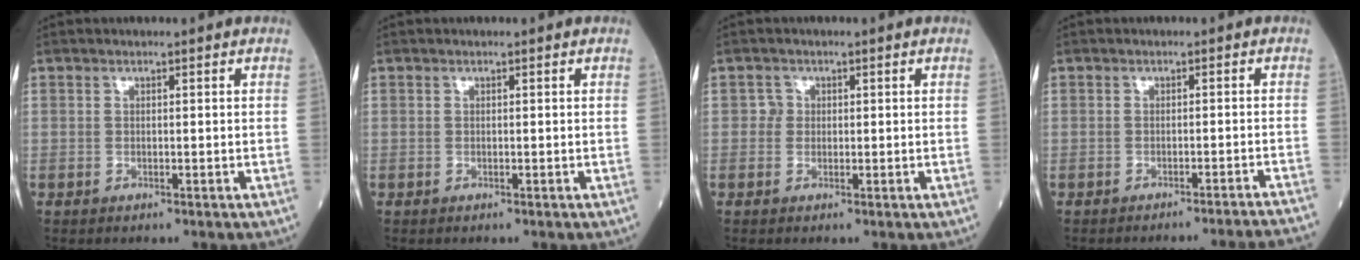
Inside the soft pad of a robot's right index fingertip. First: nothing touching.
{"total": 0.0}
{"total": 1.3, "force": [0.1, 1.3, 0.2], "torque": [0.003, 0.002, -0.001]}
{"total": 11.4, "force": [-11.0, -2.6, 1.9], "torque": [0.003, -0.024, -0.123]}